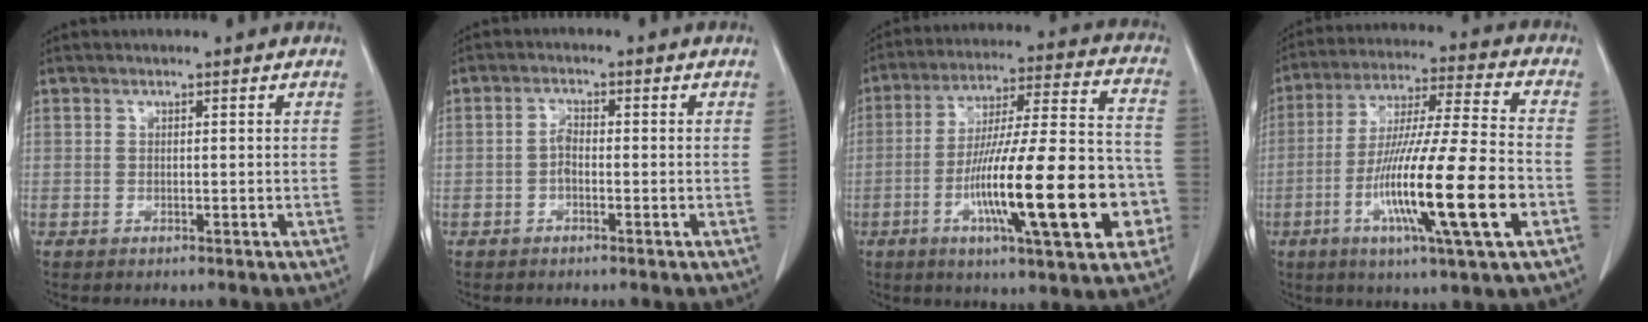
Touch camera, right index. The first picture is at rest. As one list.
[{"total": 2.4, "force": [-0.6, 1.3, 1.9], "torque": [-0.041, 0.009, -0.013]}, {"total": 24.1, "force": [-7.2, 3.6, 22.7], "torque": [-0.338, 0.006, -0.109]}, {"total": 20.6, "force": [-6.5, 0.8, 19.5], "torque": [-0.351, -0.026, -0.115]}]